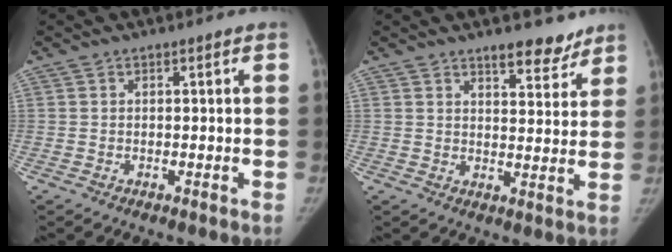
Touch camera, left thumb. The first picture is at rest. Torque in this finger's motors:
{"motor_torque": [0.36, -0.40, 0.67, -0.37, 0.11]}